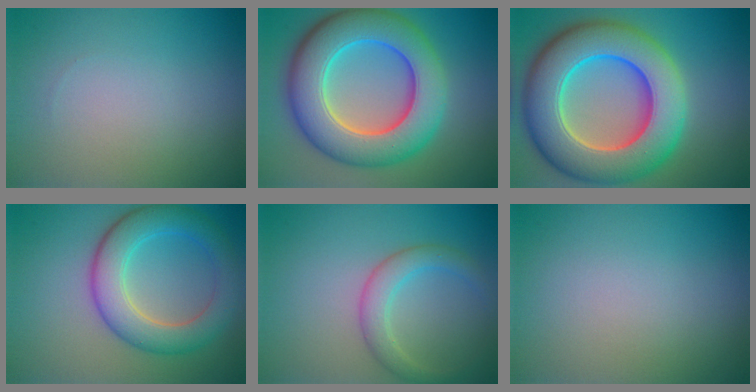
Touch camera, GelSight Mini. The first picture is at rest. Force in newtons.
{"total": 11.3, "press": 11.3, "slide": 0.4}
{"total": 13.2, "press": 13.1, "slide": 2.1}
{"total": 6.2, "press": 6.2, "slide": 0.1}
{"total": 2.8, "press": 2.8, "slide": 0.2}
{"total": 0.0}